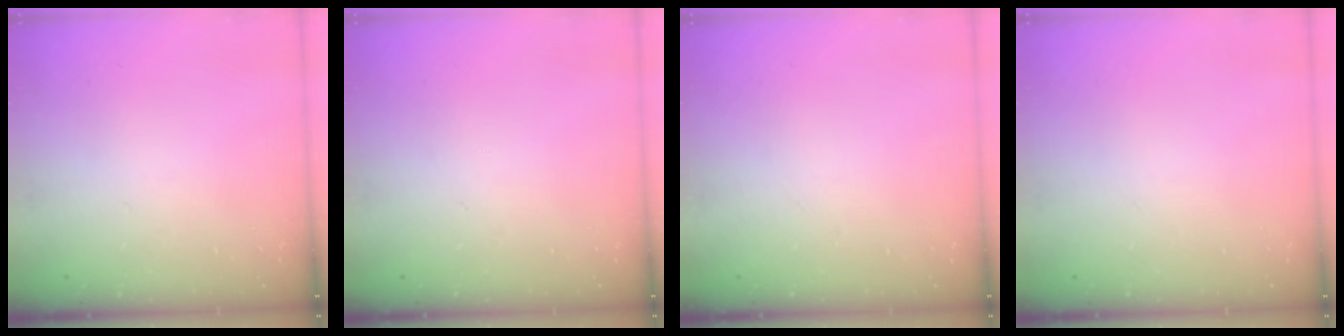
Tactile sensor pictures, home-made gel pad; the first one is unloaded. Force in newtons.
{"total": 0.0}
{"total": 0.0}
{"total": 0.0}